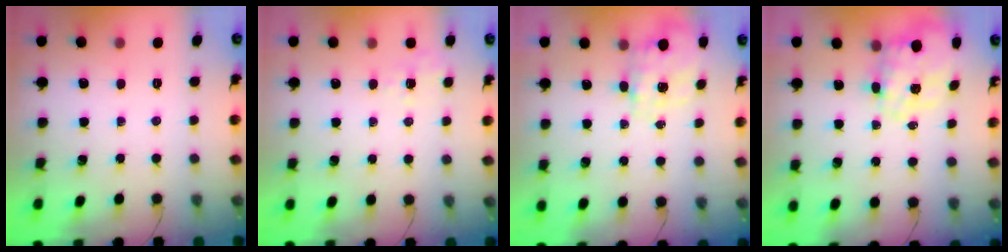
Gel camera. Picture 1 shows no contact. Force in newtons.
{"total": 1.9, "press": 1.1, "slide": 1.6}
{"total": 3.6, "press": 3.5, "slide": 1.0}
{"total": 3.7, "press": 3.2, "slide": 1.9}